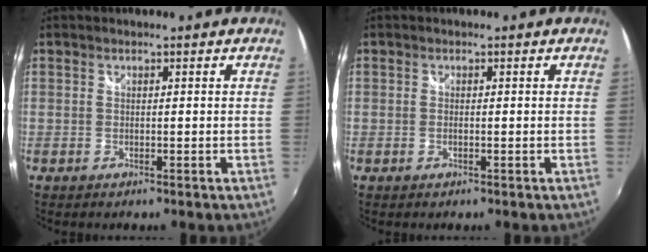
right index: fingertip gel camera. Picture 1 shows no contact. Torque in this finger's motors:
{"motor_torque": [-0.23, 0.13, -0.03, -0.01]}